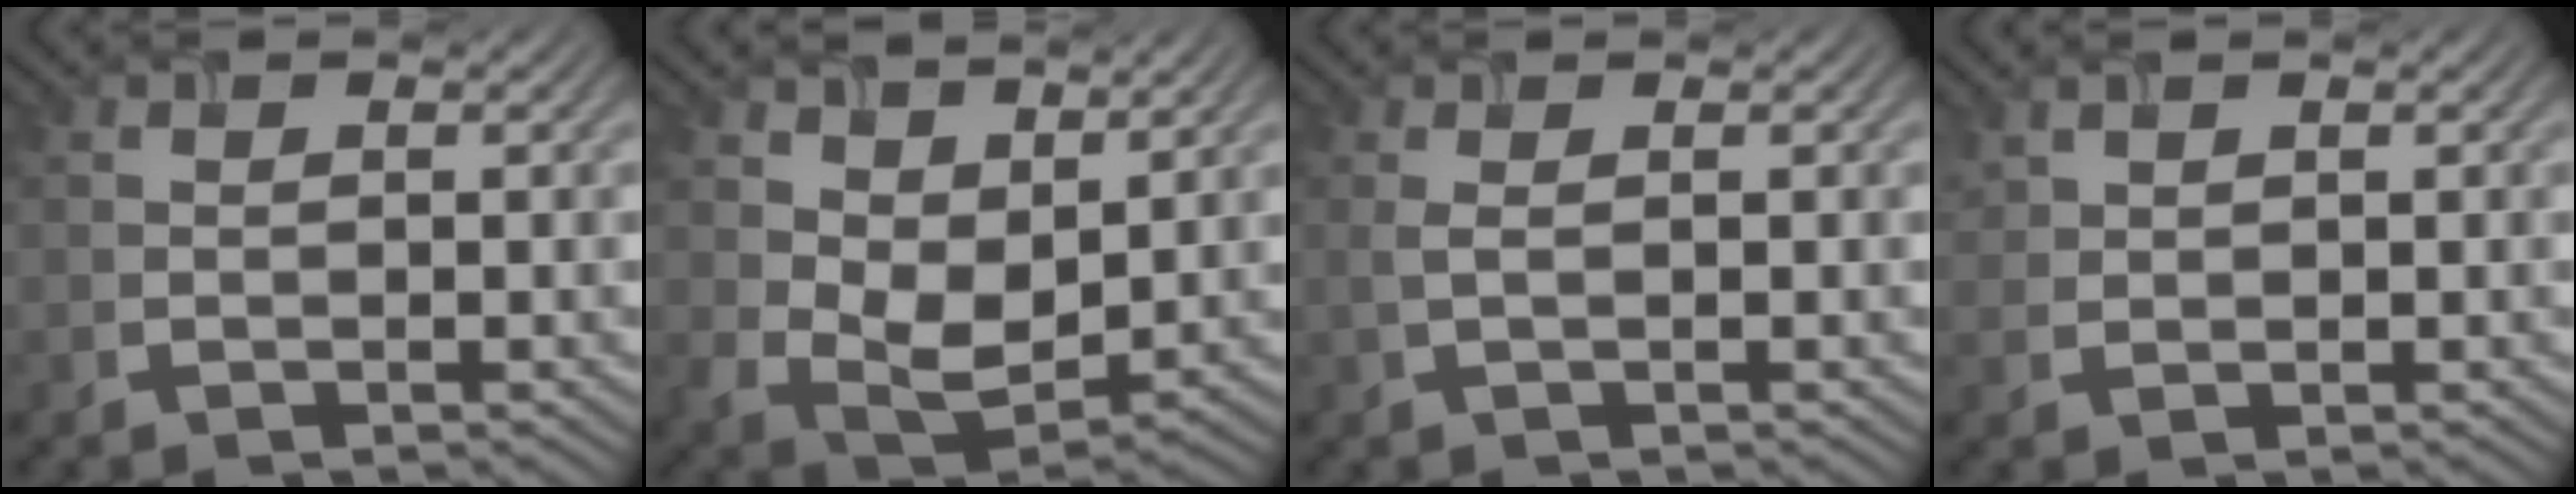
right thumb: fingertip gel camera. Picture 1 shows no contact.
{"total": 7.1, "force": [3.0, 4.5, 4.6], "torque": [-0.107, -0.014, 0.060]}
{"total": 1.1, "force": [0.2, 0.2, 1.1], "torque": [-0.028, 0.004, 0.002]}
{"total": 1.6, "force": [1.4, 0.6, 0.5], "torque": [-0.017, 0.004, 0.037]}